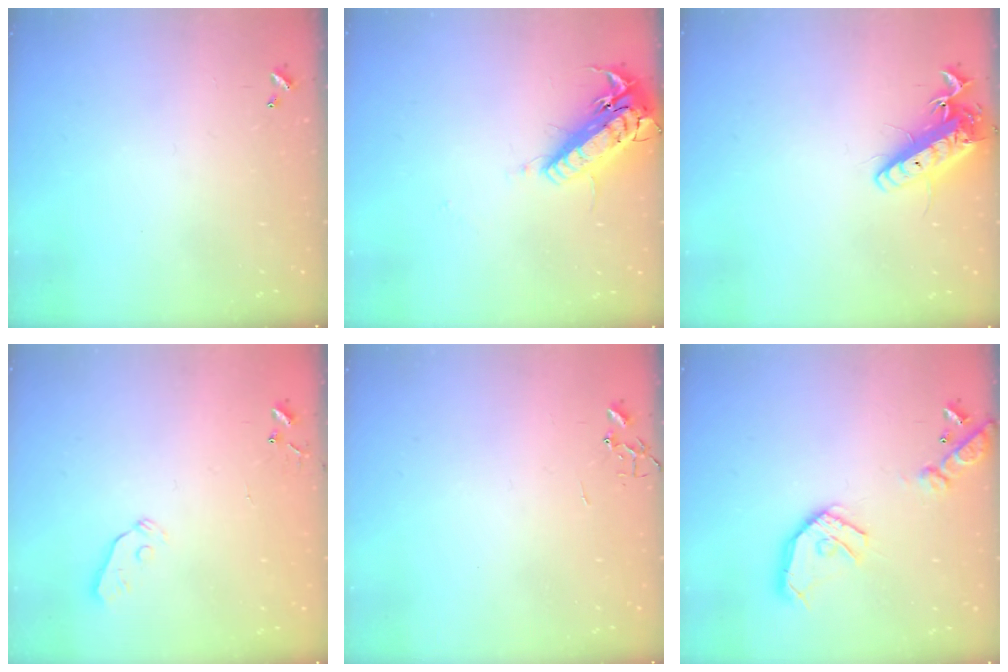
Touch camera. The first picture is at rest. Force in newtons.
{"total": 17.6, "press": 17.3, "slide": 3.4}
{"total": 14.5, "press": 14.2, "slide": 2.8}
{"total": 3.2, "press": 3.1, "slide": 0.6}
{"total": 0.0}
{"total": 16.6, "press": 16.4, "slide": 2.5}